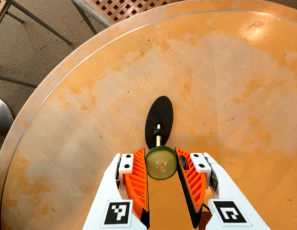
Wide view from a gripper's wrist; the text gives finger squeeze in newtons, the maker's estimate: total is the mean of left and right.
{"total": 8.0, "left": 7.7, "right": 8.2}